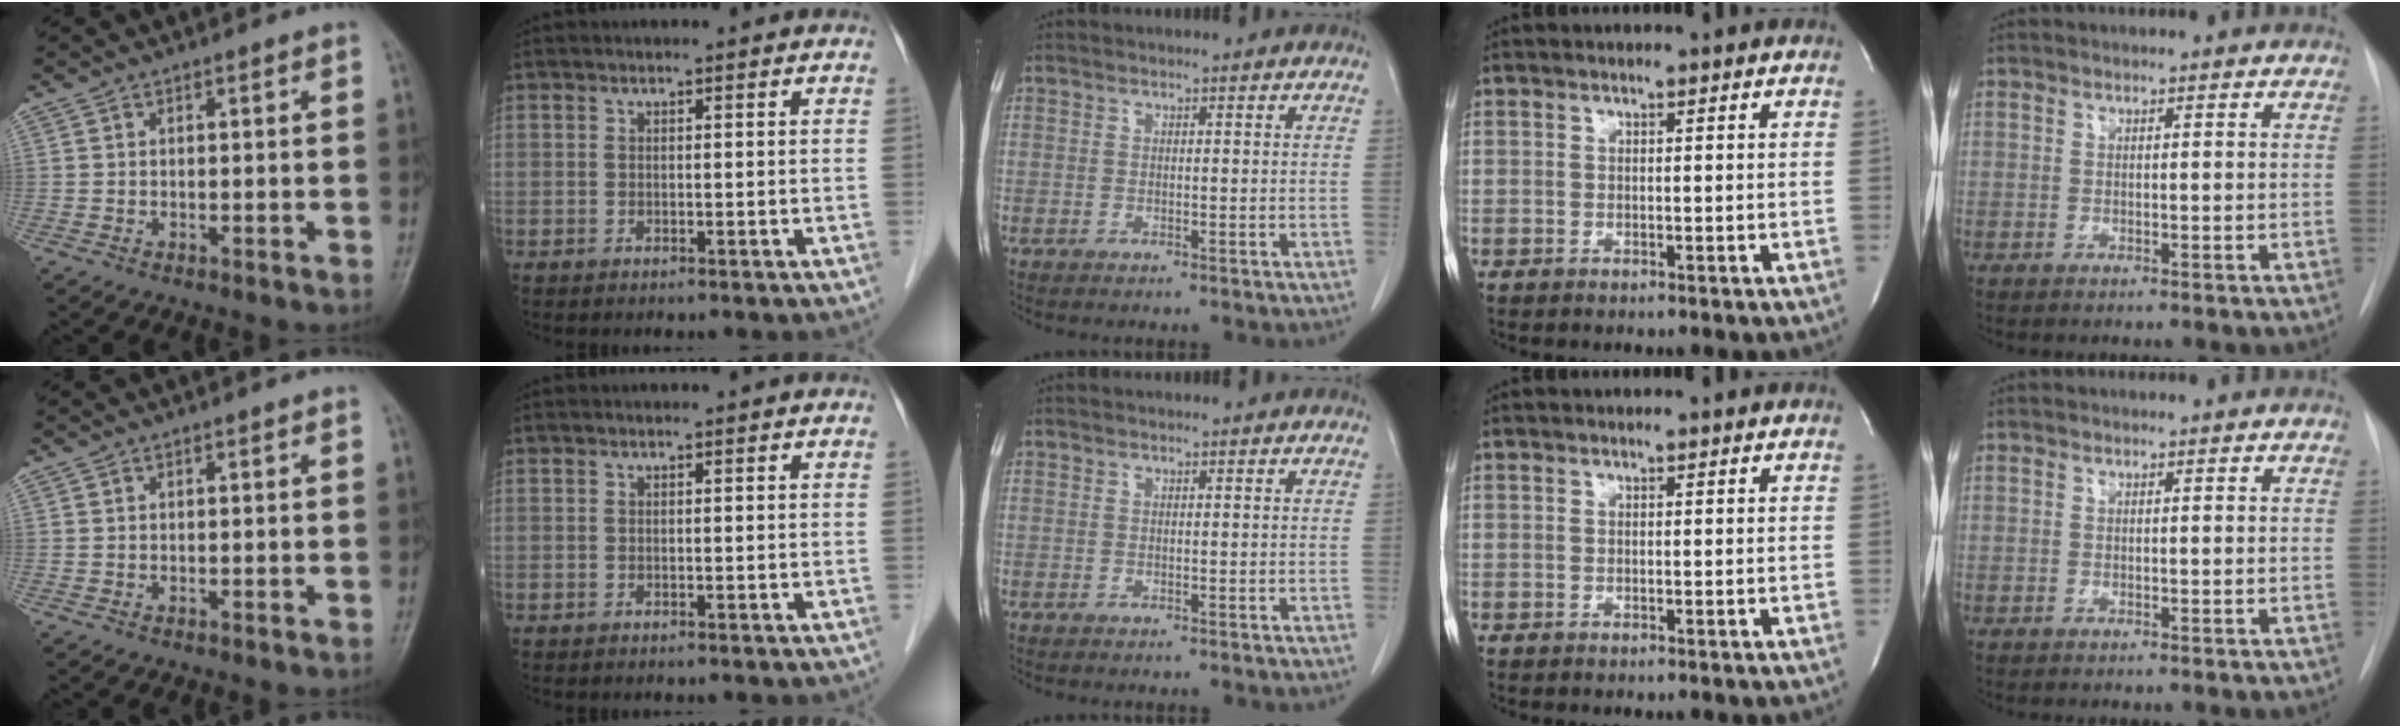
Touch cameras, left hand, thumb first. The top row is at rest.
{}